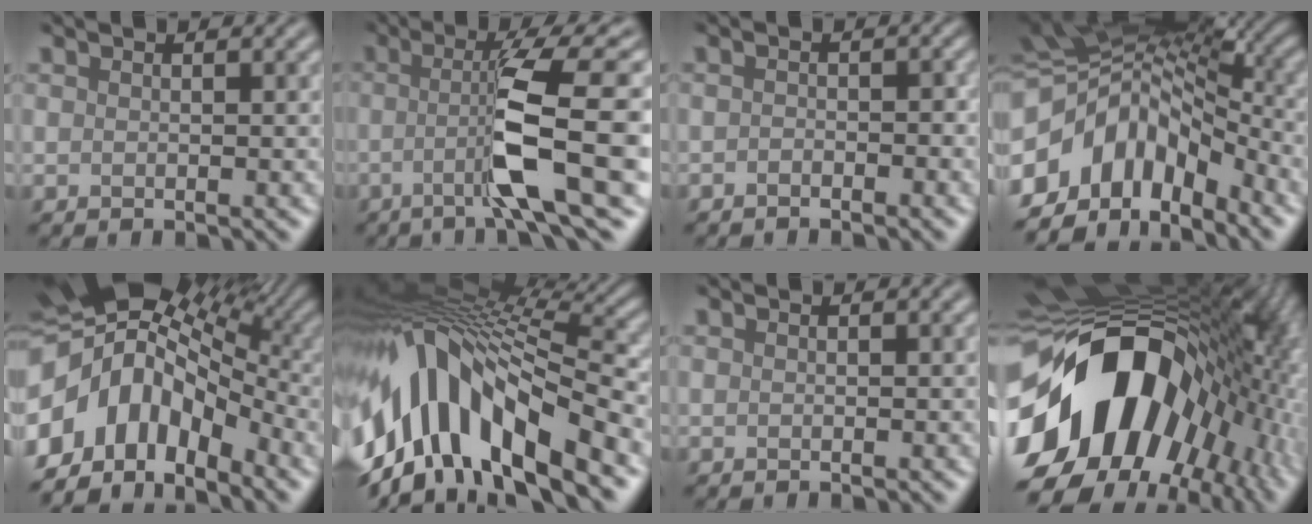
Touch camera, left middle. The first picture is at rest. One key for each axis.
{"total": 8.4, "fx": -2.2, "fy": 0.4, "fz": 8.1, "tx": -0.139, "ty": 0.005, "tz": -0.025}
{"total": 1.3, "fx": -1.2, "fy": -0.5, "fz": -0.2, "tx": -0.015, "ty": -0.004, "tz": -0.004}
{"total": 11.6, "fx": -3.2, "fy": 6.8, "fz": 8.9, "tx": -0.188, "ty": 0.010, "tz": -0.043}
{"total": 12.7, "fx": -2.5, "fy": 8.3, "fz": 9.3, "tx": -0.193, "ty": -0.001, "tz": -0.025}
{"total": 13.1, "fx": -3.7, "fy": 6.2, "fz": 11.0, "tx": -0.222, "ty": 0.025, "tz": -0.049}
{"total": 0.0}
{"total": 17.9, "fx": -2.9, "fy": 12.7, "fz": 12.2, "tx": -0.231, "ty": -0.010, "tz": -0.040}